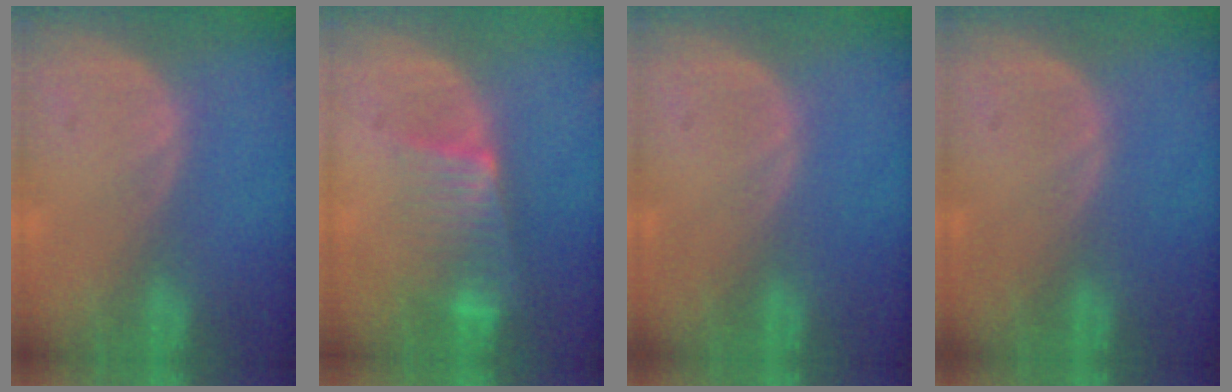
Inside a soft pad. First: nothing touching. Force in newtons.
{"total": 6.3, "press": 5.6, "slide": 3.0}
{"total": 0.0}
{"total": 0.0}